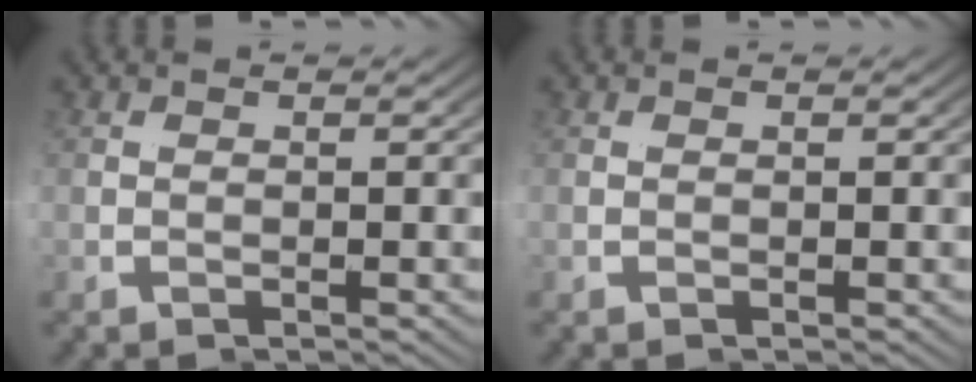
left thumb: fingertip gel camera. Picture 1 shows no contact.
{"total": 0.0}